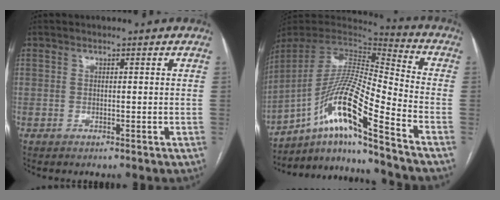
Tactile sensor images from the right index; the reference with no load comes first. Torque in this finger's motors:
{"motor_torque": [1.16, -0.98, 0.43, 0.21]}